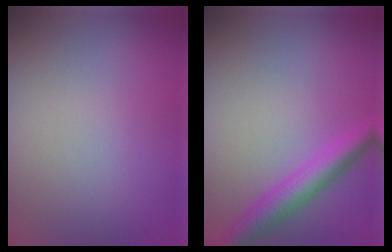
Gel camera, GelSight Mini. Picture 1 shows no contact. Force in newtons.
{"total": 4.0, "press": 3.9, "slide": 0.2}